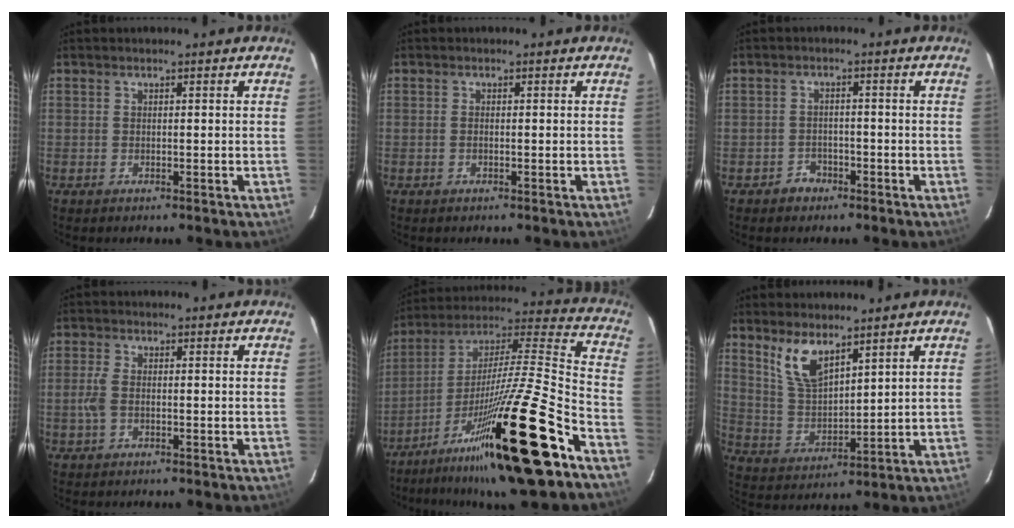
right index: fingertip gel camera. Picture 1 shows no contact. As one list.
[{"total": 0.6, "force": [-0.1, 0.2, 0.6], "torque": [-0.012, -0.001, -0.005]}, {"total": 3.1, "force": [-2.0, 2.4, 0.2], "torque": [-0.009, 0.012, -0.029]}, {"total": 3.4, "force": [-0.7, 1.7, 2.8], "torque": [-0.066, -0.002, -0.014]}, {"total": 30.2, "force": [-18.6, 2.3, 23.7], "torque": [-0.388, -0.038, -0.313]}, {"total": 8.4, "force": [5.7, 3.2, 5.3], "torque": [-0.103, -0.001, 0.124]}]